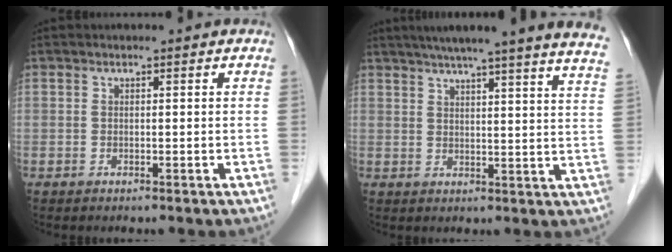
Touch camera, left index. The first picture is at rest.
{"total": 22.1, "force": [19.1, -0.9, 11.2], "torque": [-0.169, -0.030, 0.229]}